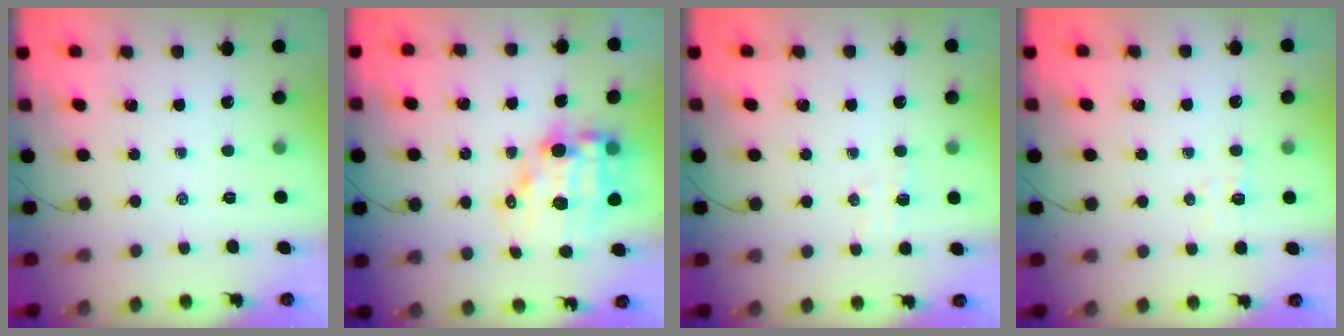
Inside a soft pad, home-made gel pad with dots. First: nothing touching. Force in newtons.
{"total": 12.4, "press": 12.0, "slide": 3.2}
{"total": 4.3, "press": 4.2, "slide": 1.0}
{"total": 3.7, "press": 3.5, "slide": 1.1}